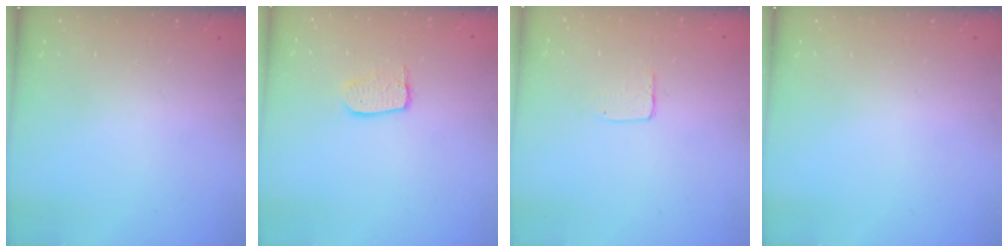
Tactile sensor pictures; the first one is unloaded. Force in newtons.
{"total": 7.0, "press": 7.0, "slide": 0.3}
{"total": 3.8, "press": 3.8, "slide": 0.3}
{"total": 0.0}